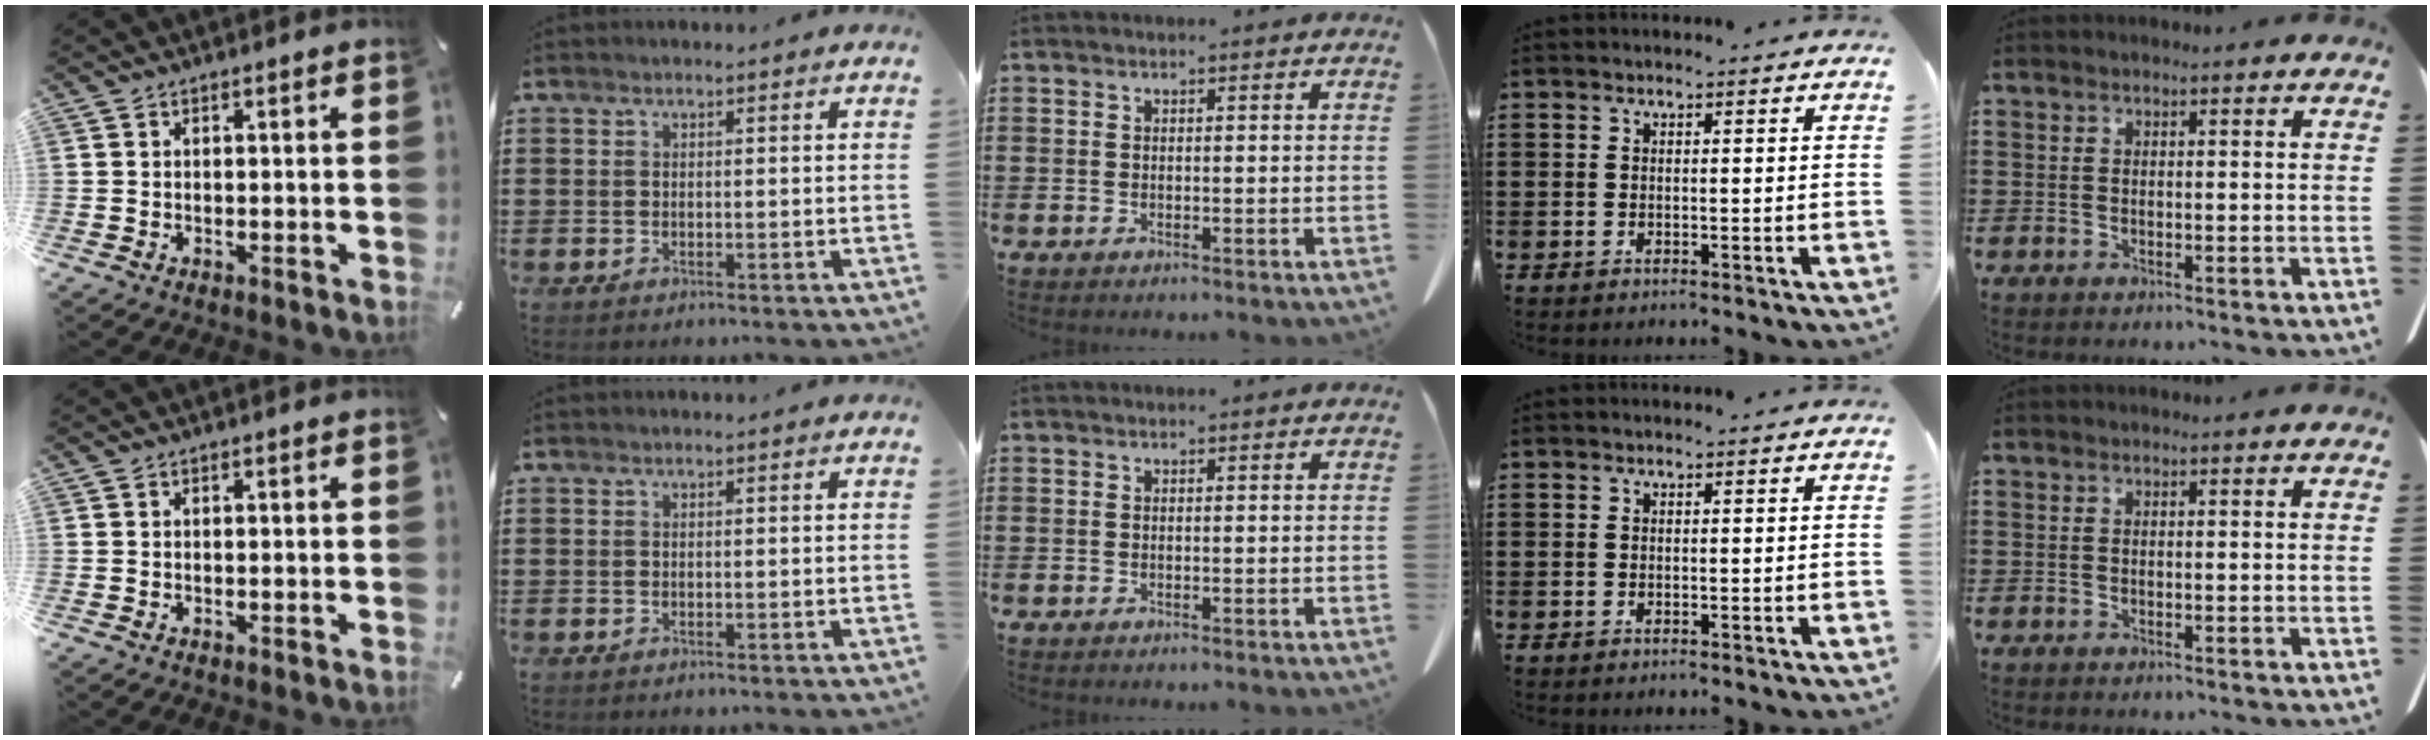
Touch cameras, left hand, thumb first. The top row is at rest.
{}